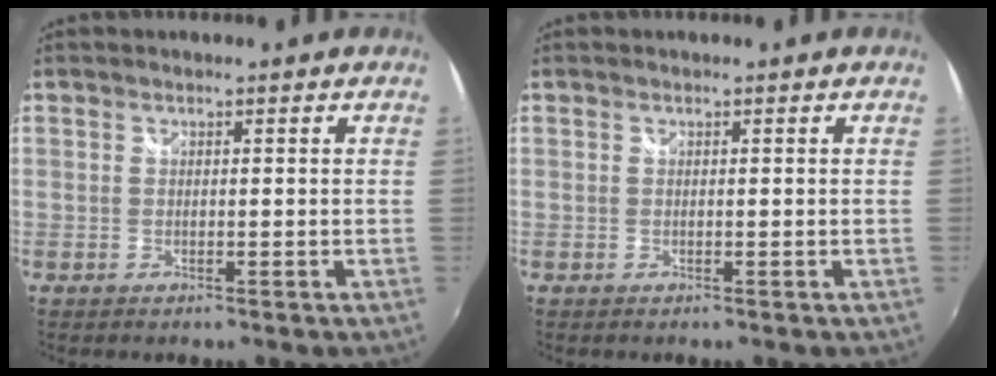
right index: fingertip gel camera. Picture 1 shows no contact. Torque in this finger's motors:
{"motor_torque": [-0.03, 0.10, -0.02, 0.01]}